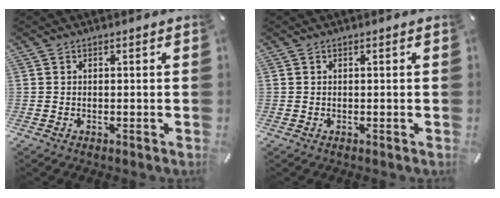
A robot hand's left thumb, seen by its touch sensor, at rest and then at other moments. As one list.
[{"total": 0.0}]